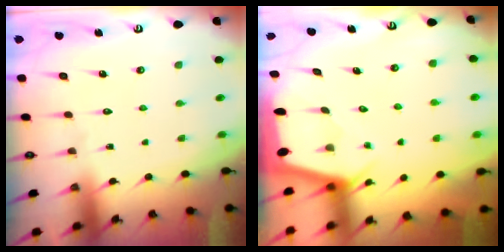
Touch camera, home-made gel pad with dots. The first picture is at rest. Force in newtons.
{"total": 2.1, "press": 2.1, "slide": 0.3}